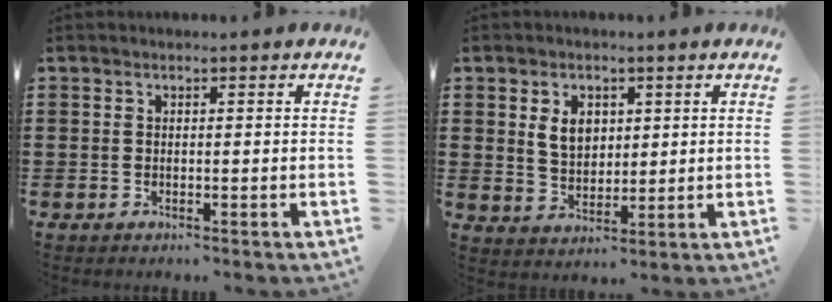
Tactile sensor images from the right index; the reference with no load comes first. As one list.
[{"total": 5.0, "force": [1.4, 3.6, 3.1], "torque": [-0.066, 0.010, 0.022]}]